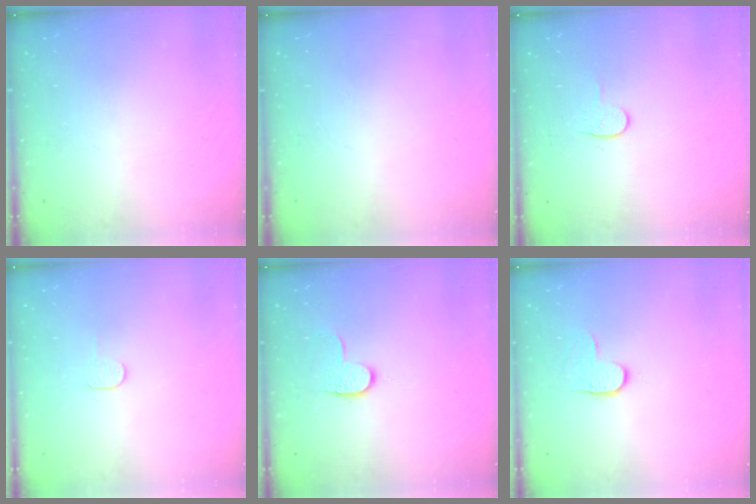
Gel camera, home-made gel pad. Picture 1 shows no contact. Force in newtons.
{"total": 0.0}
{"total": 3.8, "press": 3.7, "slide": 0.4}
{"total": 3.9, "press": 3.8, "slide": 0.4}
{"total": 6.0, "press": 6.0, "slide": 0.5}
{"total": 4.2, "press": 4.2, "slide": 0.5}